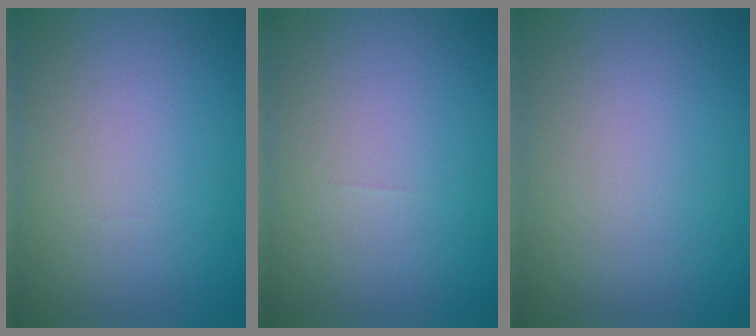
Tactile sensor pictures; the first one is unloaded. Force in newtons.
{"total": 0.0}
{"total": 0.0}